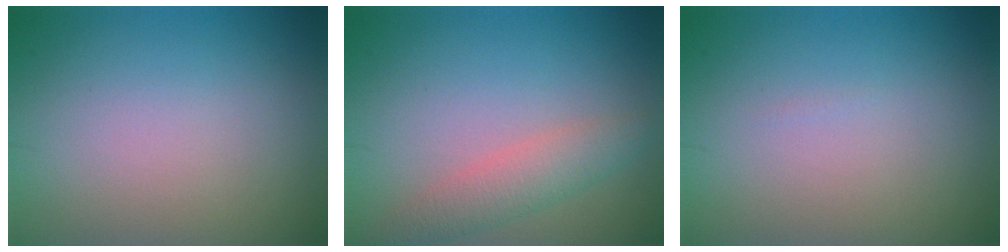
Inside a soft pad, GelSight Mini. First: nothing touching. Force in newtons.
{"total": 2.9, "press": 2.9, "slide": 0.2}
{"total": 0.0}